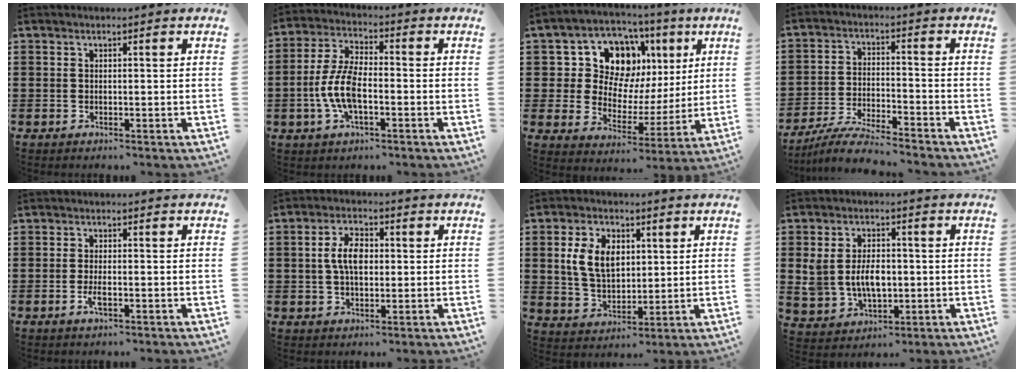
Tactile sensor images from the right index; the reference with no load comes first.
{"total": 8.0, "force": [-1.9, 3.7, 6.8], "torque": [-0.167, -0.006, -0.044]}
{"total": 12.1, "force": [5.3, 8.9, 6.3], "torque": [-0.141, -0.012, 0.102]}
{"total": 5.8, "force": [-5.5, 0.0, 1.8], "torque": [-0.049, -0.006, -0.110]}
{"total": 2.4, "force": [-0.8, 0.7, 2.1], "torque": [-0.045, -0.004, -0.017]}
{"total": 5.6, "force": [0.6, 3.1, 4.7], "torque": [-0.095, 0.014, 0.008]}
{"total": 7.7, "force": [1.9, 5.2, 5.3], "torque": [-0.124, 0.011, 0.029]}
{"total": 7.0, "force": [-0.1, 4.8, 5.0], "torque": [-0.099, 0.003, -0.007]}